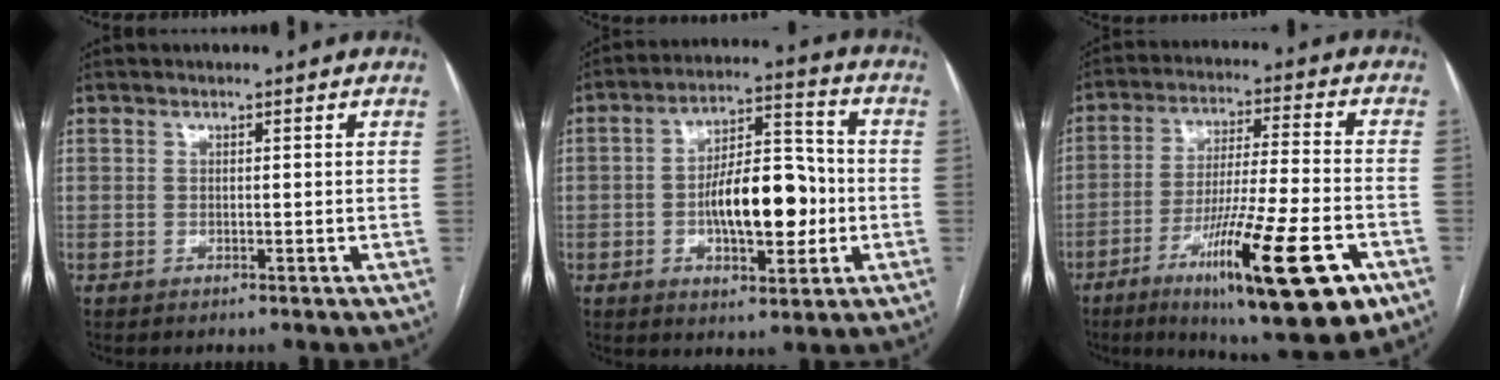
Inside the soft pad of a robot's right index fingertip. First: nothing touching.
{"total": 12.3, "force": [-2.0, 4.8, 11.2], "torque": [-0.188, 0.020, -0.028]}
{"total": 20.3, "force": [-9.5, 1.7, 17.8], "torque": [-0.266, -0.033, -0.148]}